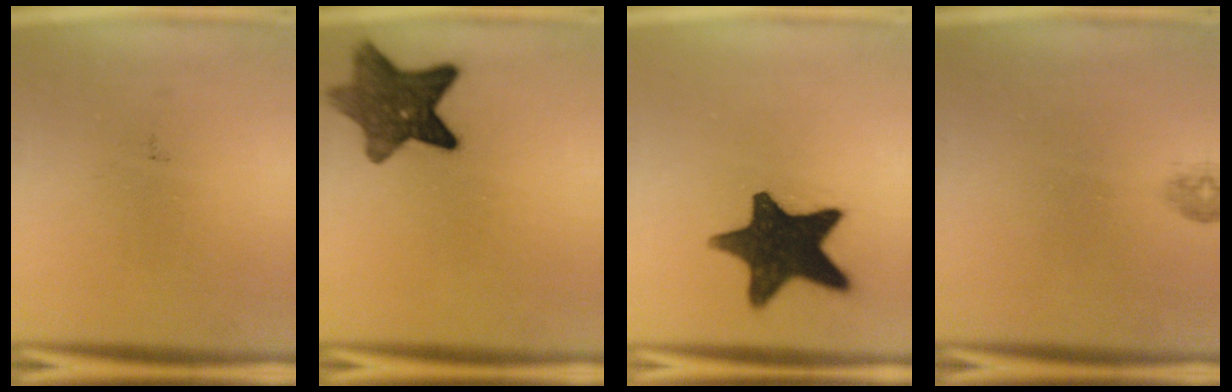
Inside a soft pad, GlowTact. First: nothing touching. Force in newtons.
{"total": 9.9}
{"total": 16.4}
{"total": 0.8}